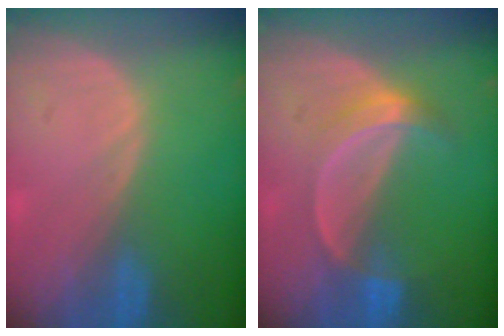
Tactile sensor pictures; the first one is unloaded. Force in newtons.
{"total": 5.3, "press": 4.8, "slide": 2.3}